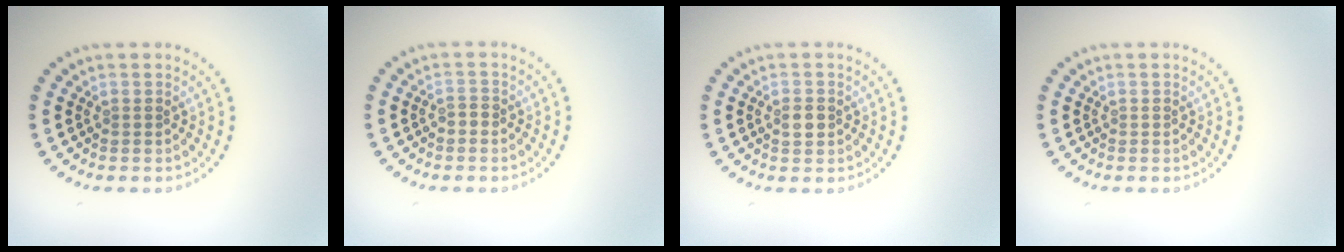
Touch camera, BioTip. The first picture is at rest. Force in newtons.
{"total": 0.8, "press": 0.8, "slide": 0.3}
{"total": 1.5, "press": 1.5, "slide": 0.3}
{"total": 0.0}